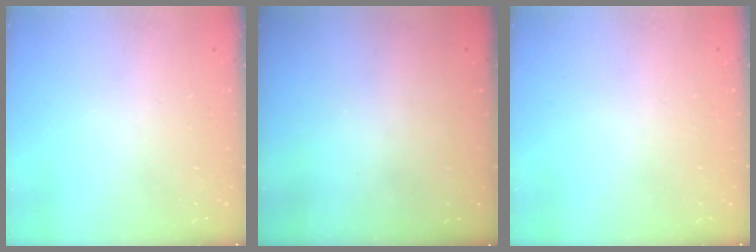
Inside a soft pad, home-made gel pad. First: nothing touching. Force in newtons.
{"total": 3.0, "press": 3.0, "slide": 0.1}
{"total": 0.0}